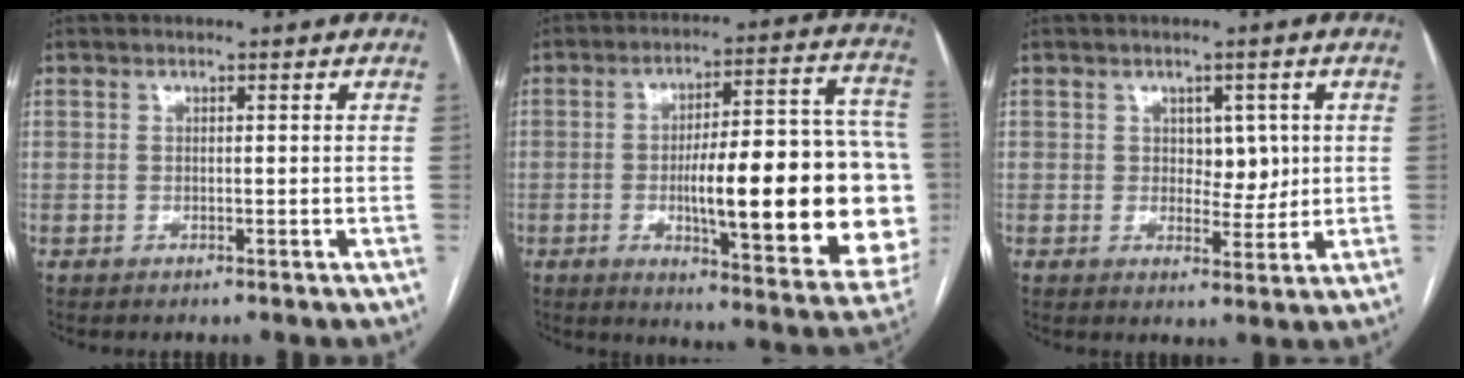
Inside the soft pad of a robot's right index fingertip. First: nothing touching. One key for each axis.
{"total": 27.3, "fx": -3.5, "fy": 5.2, "fz": 26.6, "tx": -0.285, "ty": 0.020, "tz": -0.041}
{"total": 4.2, "fx": 0.9, "fy": 2.7, "fz": 3.1, "tx": -0.035, "ty": 0.001, "tz": 0.018}